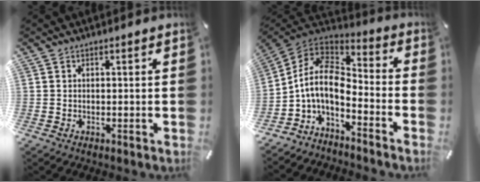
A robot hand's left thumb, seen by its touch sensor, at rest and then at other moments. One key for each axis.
{"total": 9.3, "fx": -3.0, "fy": 5.3, "fz": 7.1, "tx": -0.159, "ty": -0.010, "tz": -0.061}